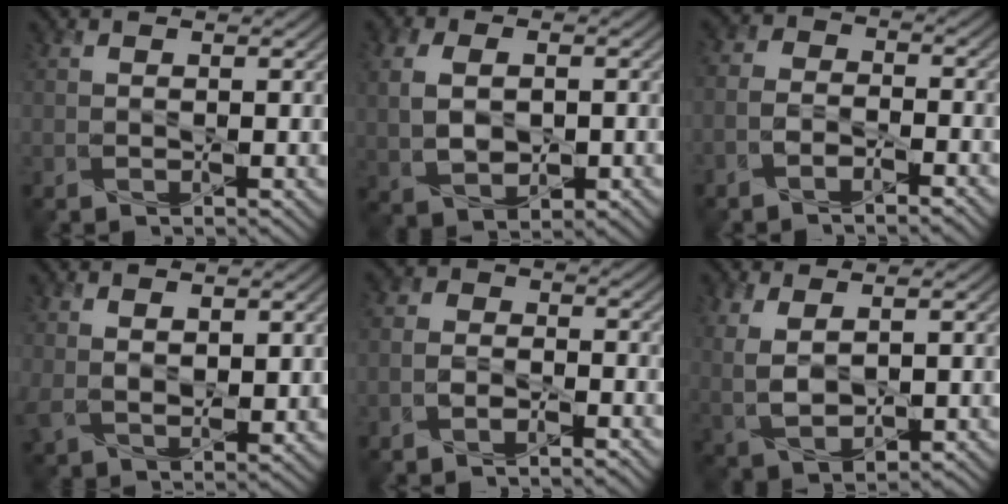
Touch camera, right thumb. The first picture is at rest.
{"total": 7.1, "force": [0.1, 4.7, 5.2], "torque": [-0.108, -0.001, 0.004]}
{"total": 4.2, "force": [-2.9, 2.1, 2.2], "torque": [-0.044, 0.001, -0.064]}
{"total": 4.0, "force": [1.7, 2.2, 2.9], "torque": [-0.066, -0.011, 0.037]}
{"total": 3.8, "force": [-2.6, 2.0, 1.8], "torque": [-0.028, 0.002, -0.059]}
{"total": 5.4, "force": [1.3, 2.8, 4.4], "torque": [-0.106, -0.005, 0.030]}